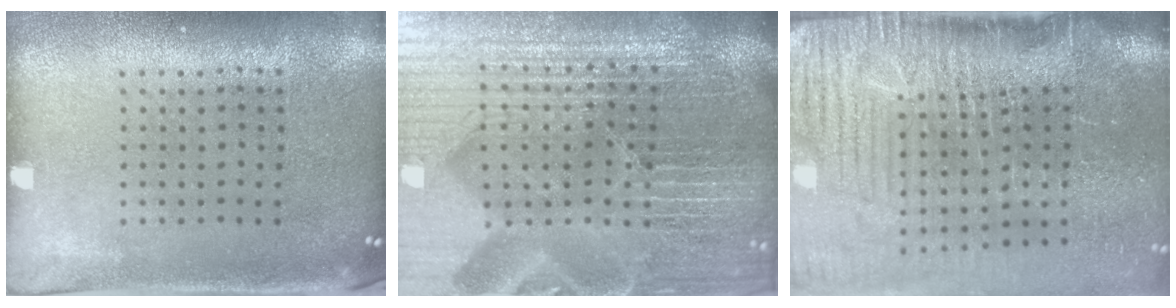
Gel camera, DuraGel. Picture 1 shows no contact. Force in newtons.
{"total": 7.2, "press": 6.3, "slide": 3.5}
{"total": 5.1, "press": 4.2, "slide": 2.9}